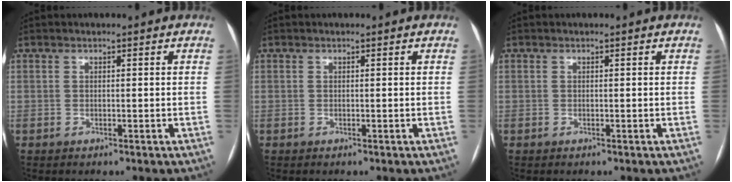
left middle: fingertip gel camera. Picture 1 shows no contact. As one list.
[{"total": 0.0}, {"total": 0.0}]